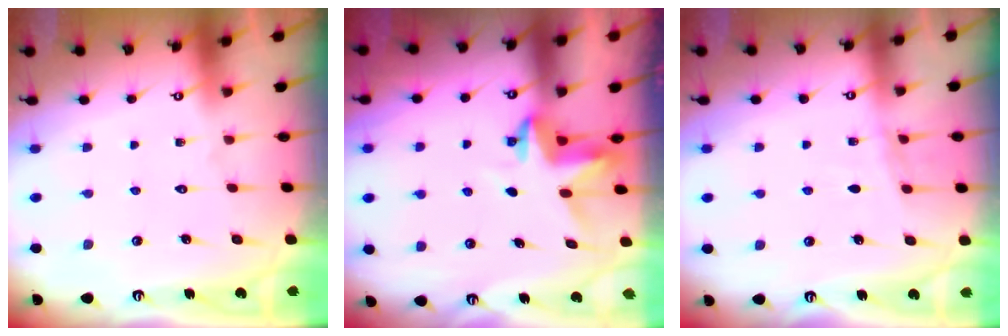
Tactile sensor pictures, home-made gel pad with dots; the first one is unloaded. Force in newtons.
{"total": 3.8, "press": 3.8, "slide": 0.4}
{"total": 5.7, "press": 5.7, "slide": 0.4}